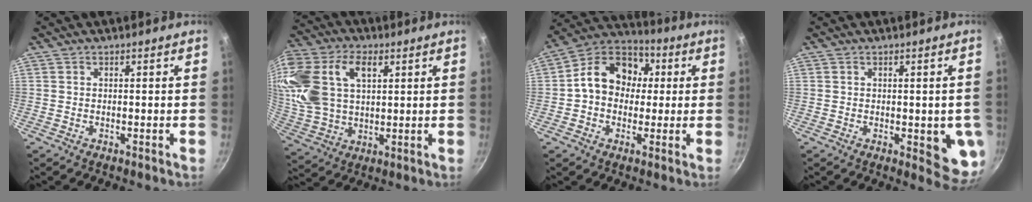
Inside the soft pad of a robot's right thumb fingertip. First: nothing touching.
{"total": 21.2, "force": [7.0, 13.6, 14.6], "torque": [-0.317, 0.008, 0.134]}
{"total": 13.9, "force": [1.5, 11.1, 8.2], "torque": [-0.094, 0.030, 0.003]}
{"total": 7.9, "force": [-0.9, 3.2, 7.2], "torque": [-0.058, -0.011, -0.009]}